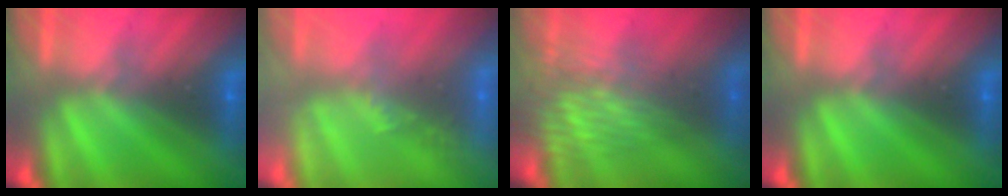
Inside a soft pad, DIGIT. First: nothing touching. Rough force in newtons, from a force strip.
{"total": 2.2}
{"total": 3.4}
{"total": 0.0}